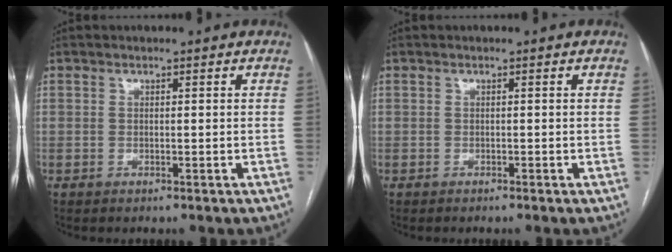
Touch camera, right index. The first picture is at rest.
{"total": 0.0}